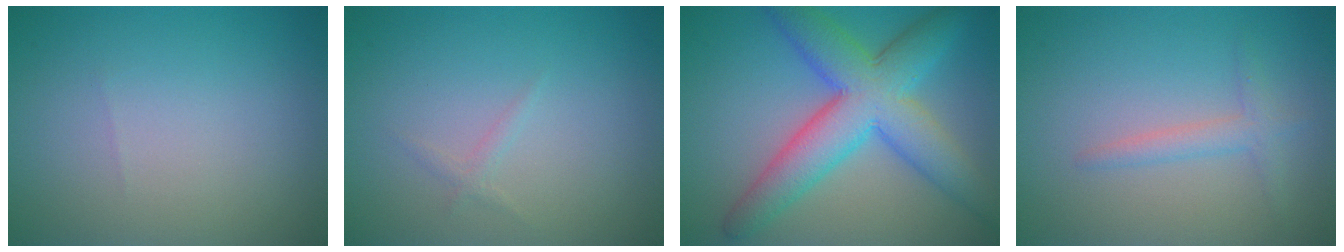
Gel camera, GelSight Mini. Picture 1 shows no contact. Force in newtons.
{"total": 0.7, "press": 0.7, "slide": 0.0}
{"total": 8.7, "press": 8.7, "slide": 0.2}
{"total": 1.8, "press": 1.8, "slide": 0.1}